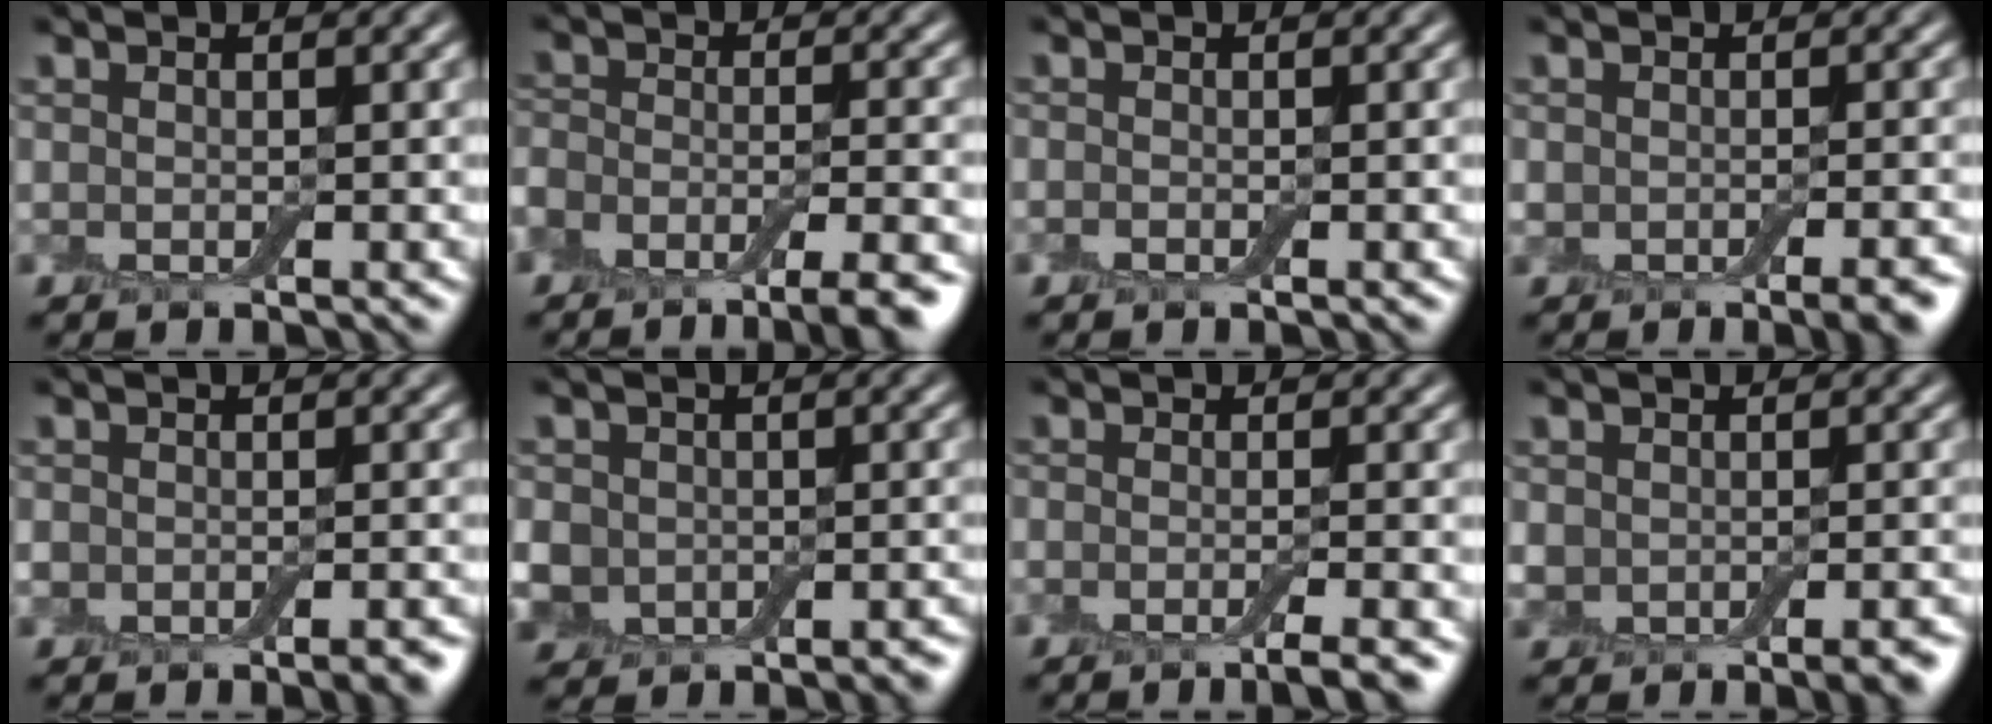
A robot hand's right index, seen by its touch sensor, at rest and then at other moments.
{"total": 8.0, "force": [-6.2, 2.6, 4.2], "torque": [-0.062, -0.005, -0.100]}
{"total": 0.5, "force": [-0.3, 0.3, 0.4], "torque": [-0.008, -0.002, -0.007]}
{"total": 3.6, "force": [-2.1, 1.5, 2.6], "torque": [-0.031, -0.008, -0.022]}
{"total": 3.9, "force": [-2.5, 2.1, 2.1], "torque": [-0.022, 0.005, -0.030]}
{"total": 6.5, "force": [-2.2, 5.6, 2.4], "torque": [-0.042, -0.011, -0.048]}
{"total": 3.3, "force": [-2.0, 0.7, 2.5], "torque": [-0.030, -0.004, -0.039]}
{"total": 3.8, "force": [-1.6, 2.5, 2.5], "torque": [-0.028, -0.012, -0.023]}